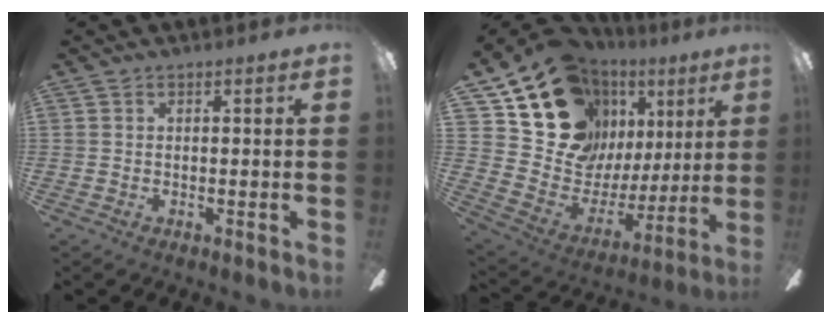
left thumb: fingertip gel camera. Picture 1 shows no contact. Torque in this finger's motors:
{"motor_torque": [1.95, 3.05, 0.18, -0.23, 0.16]}